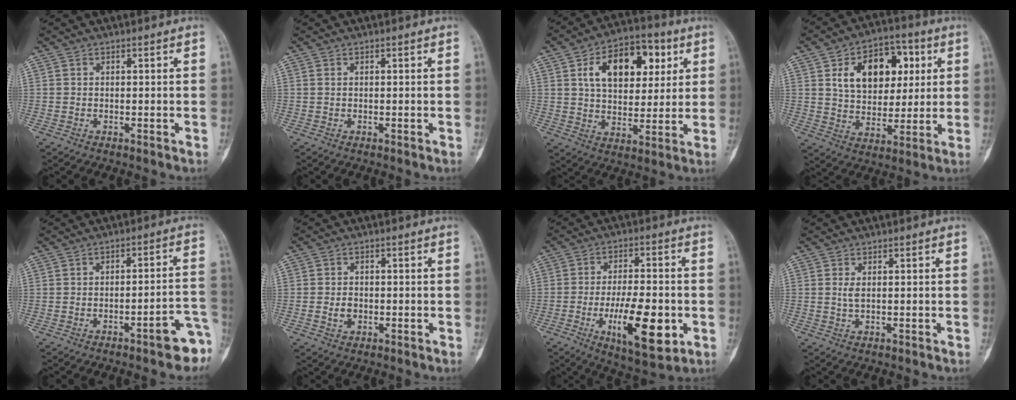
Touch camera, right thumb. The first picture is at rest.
{"total": 0.0}
{"total": 16.5, "force": [5.8, 10.0, 11.8], "torque": [-0.143, -0.001, 0.092]}
{"total": 15.9, "force": [4.9, 10.7, 10.8], "torque": [-0.121, -0.001, 0.082]}
{"total": 5.6, "force": [-3.3, 1.8, 4.1], "torque": [-0.034, 0.030, -0.034]}
{"total": 2.7, "force": [-0.6, 2.1, 1.5], "torque": [-0.023, 0.006, -0.009]}
{"total": 15.2, "force": [-4.2, 5.7, 13.5], "torque": [-0.208, 0.003, -0.059]}
{"total": 1.3, "force": [0.3, 0.4, 1.2], "torque": [-0.032, 0.000, 0.010]}